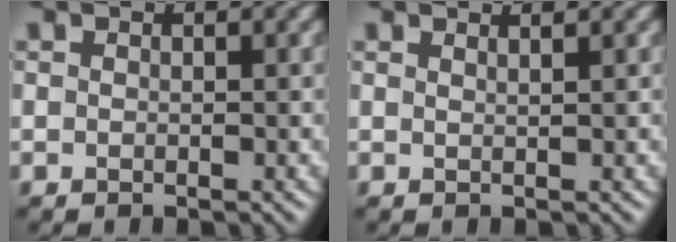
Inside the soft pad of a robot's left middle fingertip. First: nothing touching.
{"total": 1.8, "force": [1.3, 0.7, 1.1], "torque": [0.002, 0.002, 0.001]}